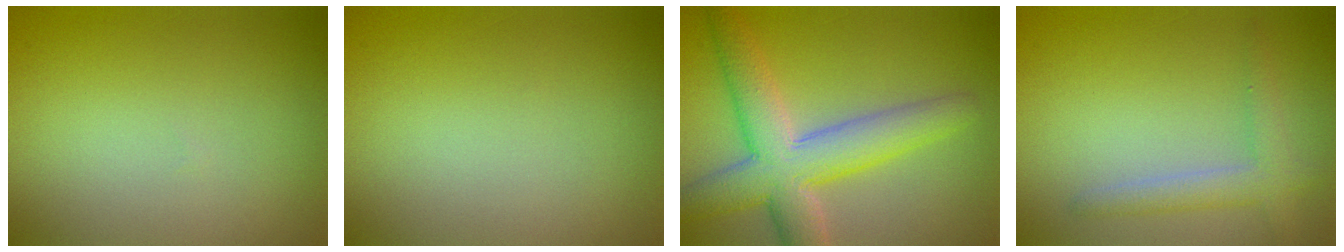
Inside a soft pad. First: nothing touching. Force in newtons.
{"total": 0.0}
{"total": 7.3, "press": 7.3, "slide": 0.4}
{"total": 2.5, "press": 2.5, "slide": 0.1}